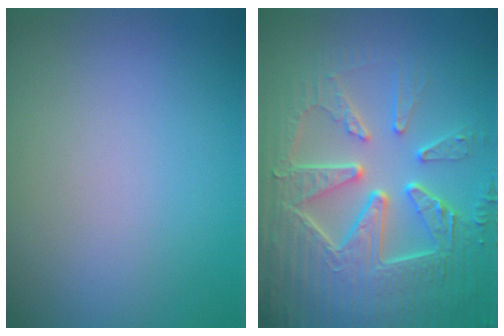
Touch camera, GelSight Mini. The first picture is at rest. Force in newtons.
{"total": 9.2, "press": 6.6, "slide": 6.4}